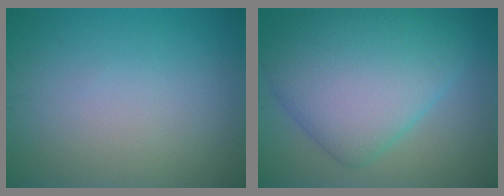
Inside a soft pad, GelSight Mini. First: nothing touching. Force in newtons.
{"total": 9.5, "press": 9.5, "slide": 0.1}